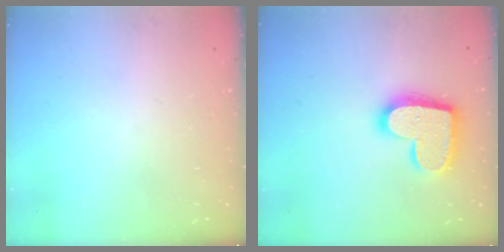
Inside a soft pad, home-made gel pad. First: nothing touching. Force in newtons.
{"total": 17.0, "press": 17.0, "slide": 1.1}